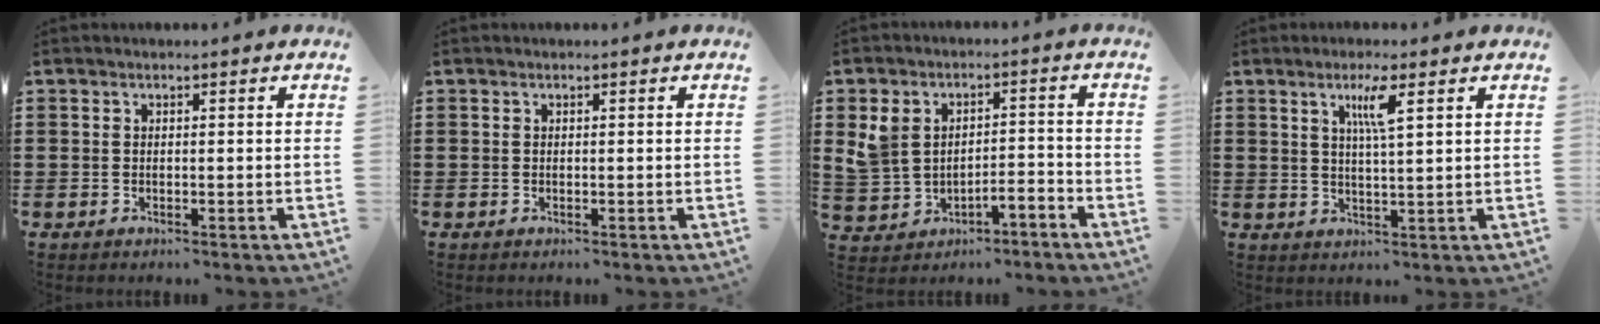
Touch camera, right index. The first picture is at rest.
{"total": 0.0}
{"total": 4.2, "force": [-1.5, 3.2, 2.3], "torque": [-0.065, 0.008, -0.034]}
{"total": 4.3, "force": [2.1, 0.1, 3.8], "torque": [-0.073, -0.002, 0.031]}